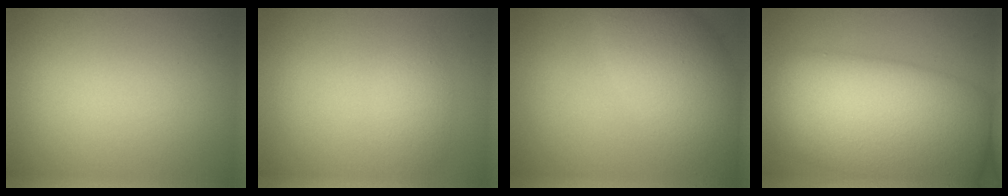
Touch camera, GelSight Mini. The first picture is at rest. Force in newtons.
{"total": 1.8, "press": 1.8, "slide": 0.1}
{"total": 8.1, "press": 8.1, "slide": 0.3}
{"total": 15.7, "press": 15.7, "slide": 0.8}